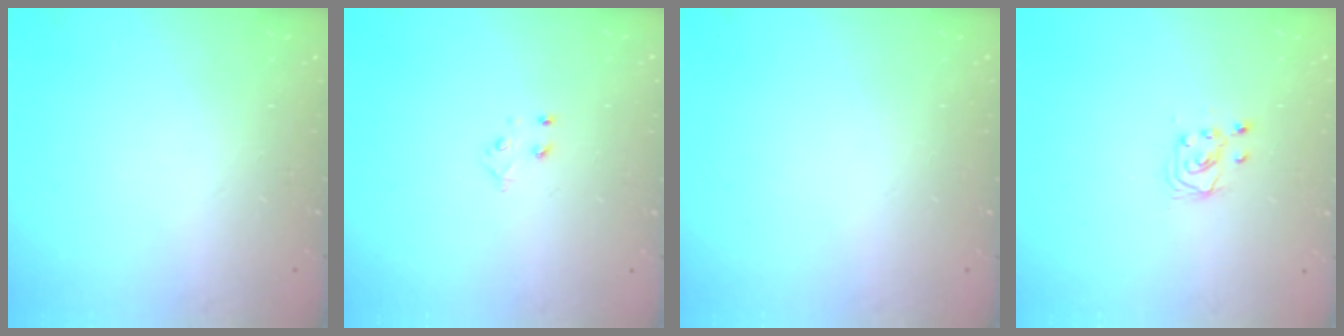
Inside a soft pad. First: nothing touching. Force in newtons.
{"total": 4.0, "press": 3.9, "slide": 0.4}
{"total": 0.0}
{"total": 3.0, "press": 3.0, "slide": 0.3}